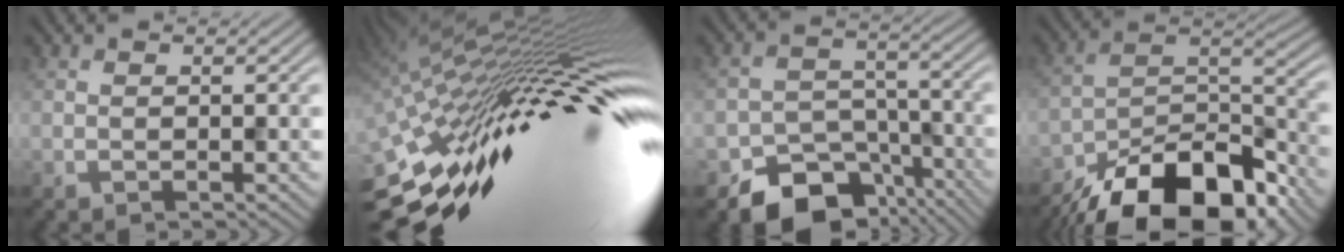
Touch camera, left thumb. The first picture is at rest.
{"total": 18.7, "force": [-0.9, 3.8, 18.2], "torque": [-0.320, 0.014, -0.037]}
{"total": 11.0, "force": [-7.3, 6.8, 4.5], "torque": [-0.068, -0.022, -0.117]}
{"total": 16.2, "force": [-11.9, 6.7, 8.7], "torque": [-0.174, -0.018, -0.192]}